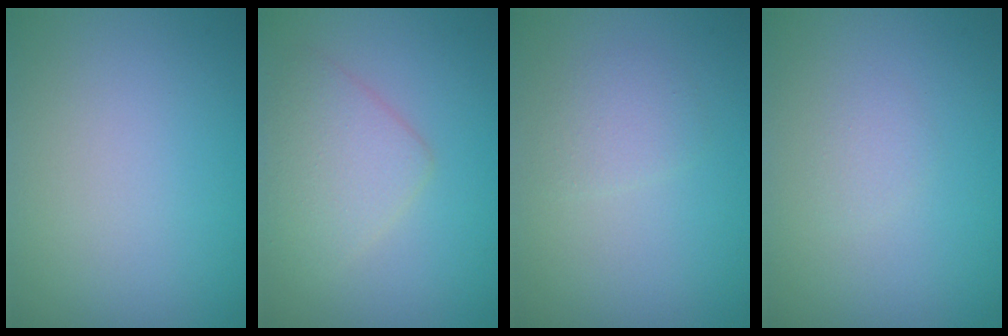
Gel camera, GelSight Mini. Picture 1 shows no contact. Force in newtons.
{"total": 3.4, "press": 3.4, "slide": 0.1}
{"total": 1.6, "press": 1.6, "slide": 0.1}
{"total": 0.8, "press": 0.8, "slide": 0.1}